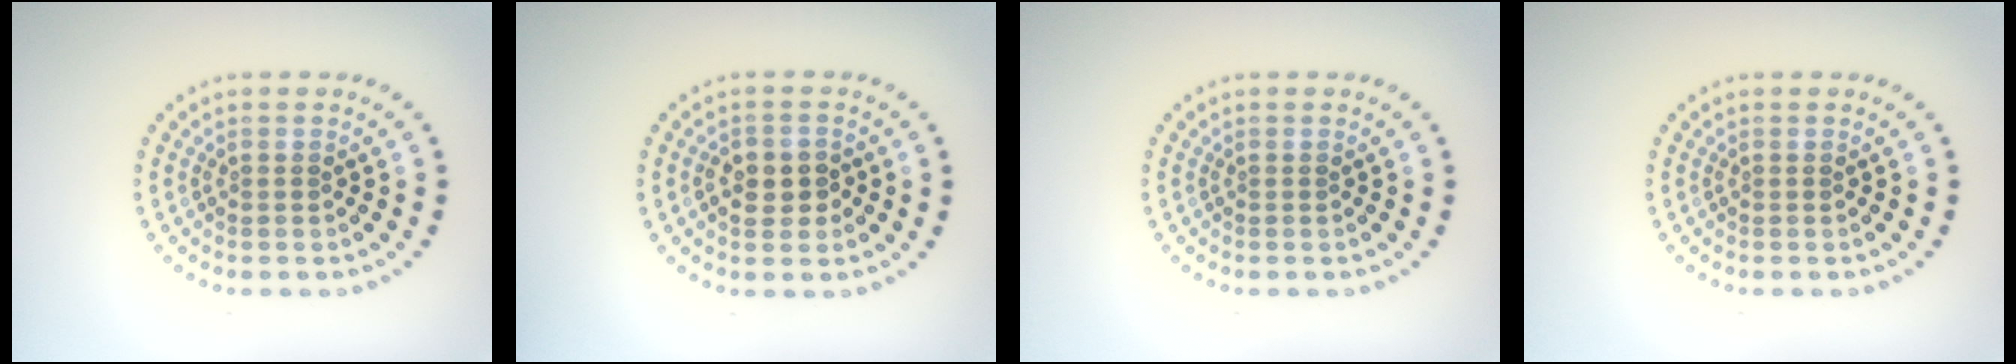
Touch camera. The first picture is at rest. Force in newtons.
{"total": 2.8, "press": 2.8, "slide": 0.5}
{"total": 0.0}
{"total": 0.0}